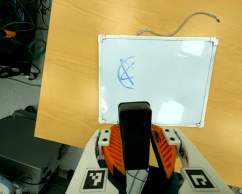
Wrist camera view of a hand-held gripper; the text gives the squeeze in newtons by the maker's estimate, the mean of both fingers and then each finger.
{"total": 6.8, "left": 7.5, "right": 6.2}